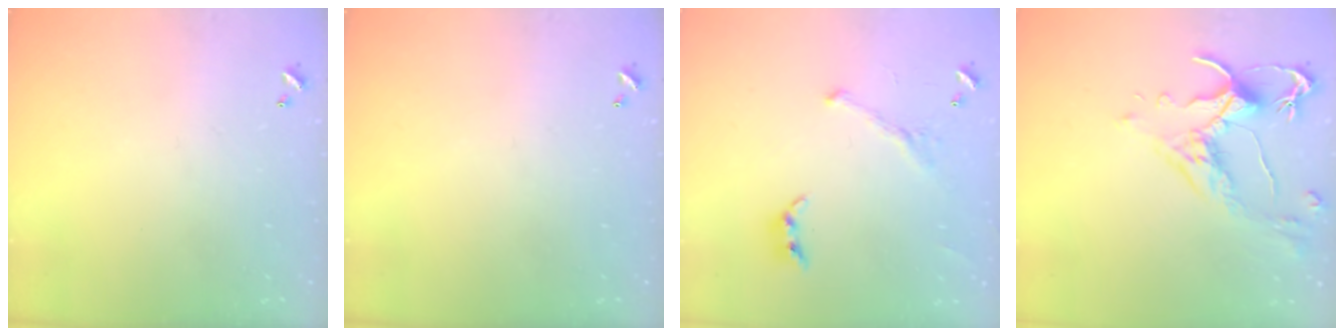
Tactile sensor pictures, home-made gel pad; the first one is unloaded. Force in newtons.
{"total": 0.0}
{"total": 2.0, "press": 2.0, "slide": 0.4}
{"total": 2.5, "press": 2.1, "slide": 1.4}